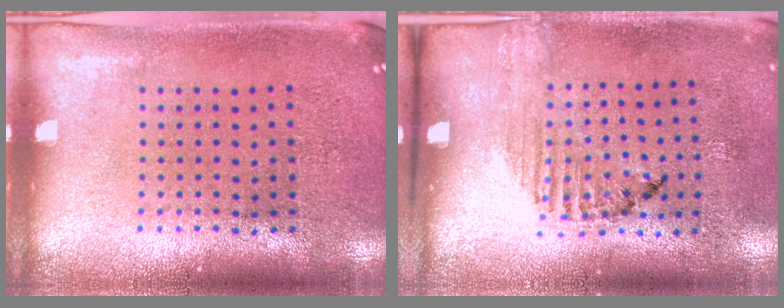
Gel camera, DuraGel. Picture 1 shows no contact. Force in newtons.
{"total": 1.3, "press": 1.1, "slide": 0.6}